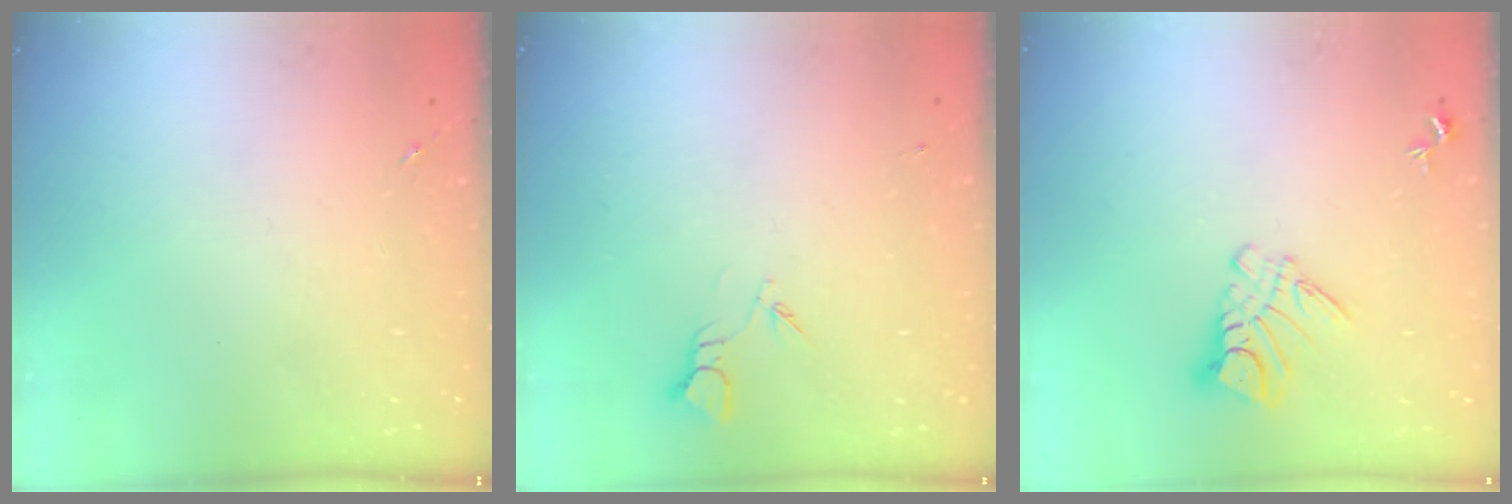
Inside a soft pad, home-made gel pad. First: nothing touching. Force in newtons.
{"total": 2.7, "press": 2.7, "slide": 0.3}
{"total": 9.2, "press": 9.2, "slide": 0.9}